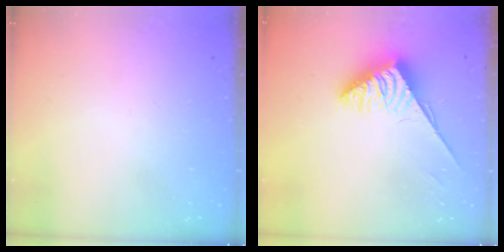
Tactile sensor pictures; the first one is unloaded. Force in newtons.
{"total": 3.9, "press": 3.8, "slide": 0.7}